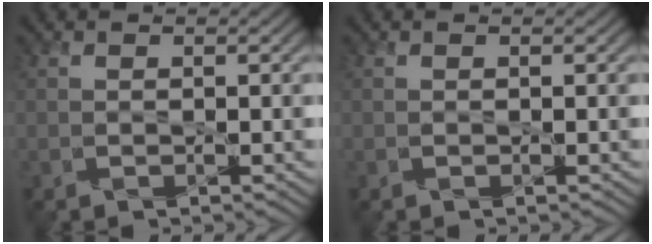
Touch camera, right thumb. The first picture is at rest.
{"total": 0.0}